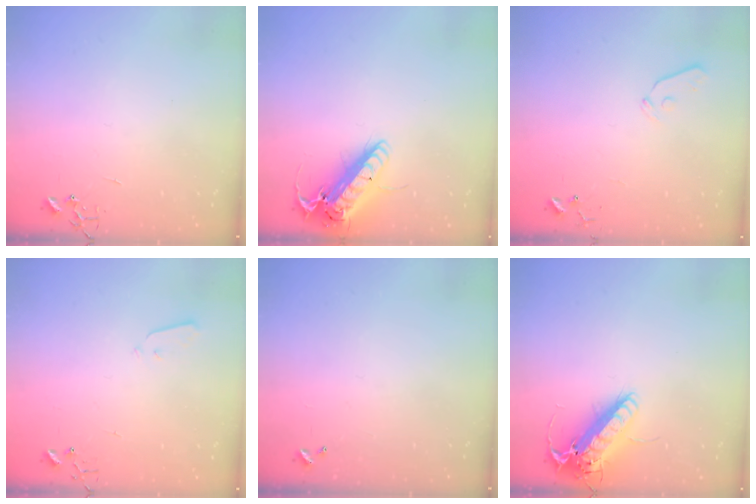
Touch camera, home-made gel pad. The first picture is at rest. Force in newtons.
{"total": 18.3, "press": 18.0, "slide": 3.3}
{"total": 5.5, "press": 5.5, "slide": 0.5}
{"total": 2.8, "press": 2.7, "slide": 0.4}
{"total": 0.0}
{"total": 17.8, "press": 17.5, "slide": 3.4}